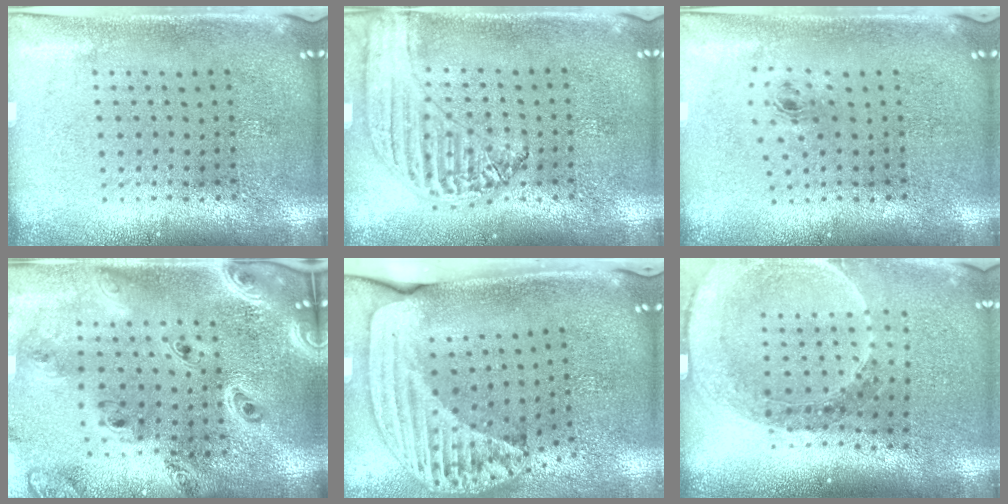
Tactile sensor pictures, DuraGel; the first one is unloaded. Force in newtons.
{"total": 1.2, "press": 1.2, "slide": 0.2}
{"total": 0.7, "press": 0.3, "slide": 0.6}
{"total": 2.6, "press": 2.3, "slide": 1.2}
{"total": 2.7, "press": 1.8, "slide": 1.9}
{"total": 1.5, "press": 1.5, "slide": 0.1}